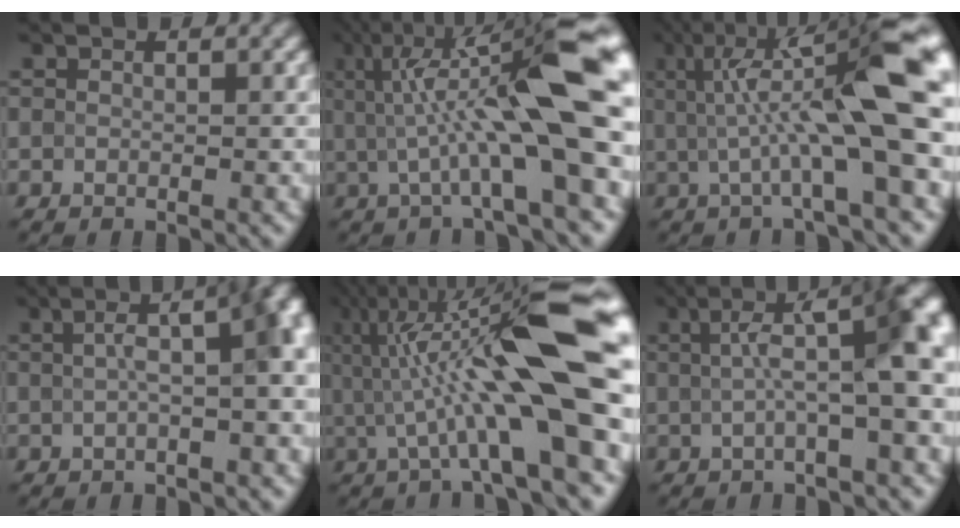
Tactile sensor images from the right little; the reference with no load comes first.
{"total": 12.5, "force": [1.4, 2.7, 12.1], "torque": [-0.192, 0.015, 0.024]}
{"total": 11.2, "force": [1.2, 2.5, 10.9], "torque": [-0.166, 0.007, 0.018]}
{"total": 6.7, "force": [0.9, 2.2, 6.2], "torque": [-0.063, 0.023, 0.010]}
{"total": 13.7, "force": [1.2, 2.8, 13.4], "torque": [-0.216, 0.022, 0.020]}
{"total": 7.3, "force": [1.3, 1.3, 7.0], "torque": [-0.102, 0.014, 0.014]}